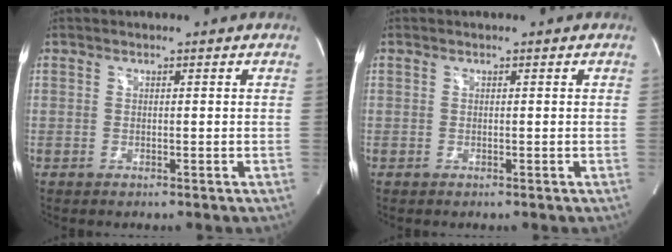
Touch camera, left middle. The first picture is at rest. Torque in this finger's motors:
{"motor_torque": [-0.01, 0.26, 0.10, 0.01]}